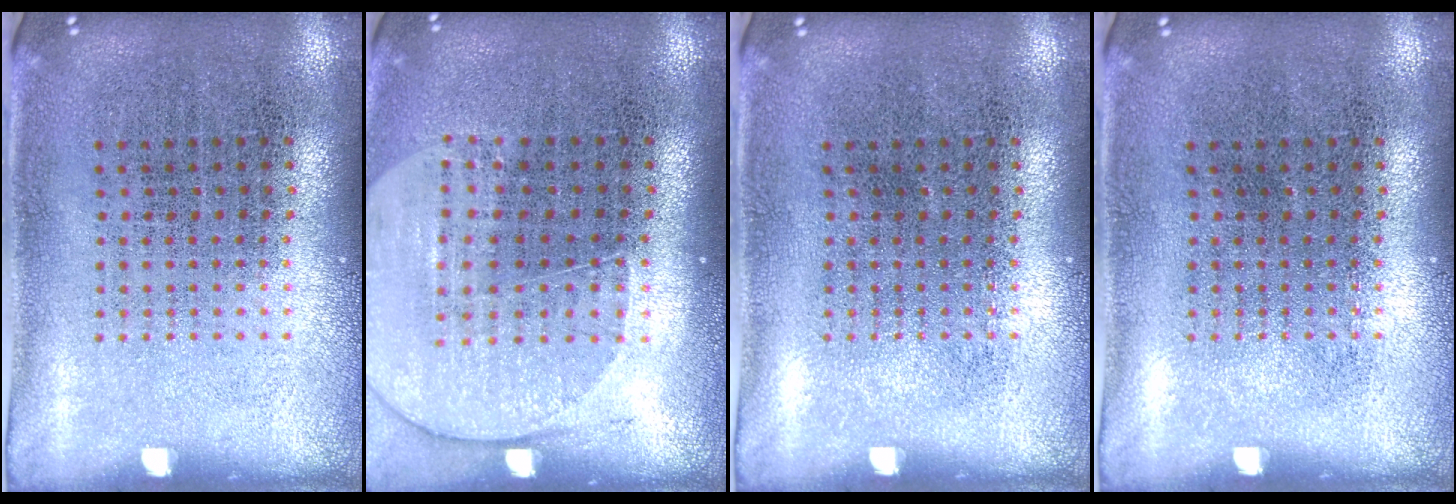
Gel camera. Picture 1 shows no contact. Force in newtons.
{"total": 1.7, "press": 1.5, "slide": 0.7}
{"total": 0.0}
{"total": 0.0}